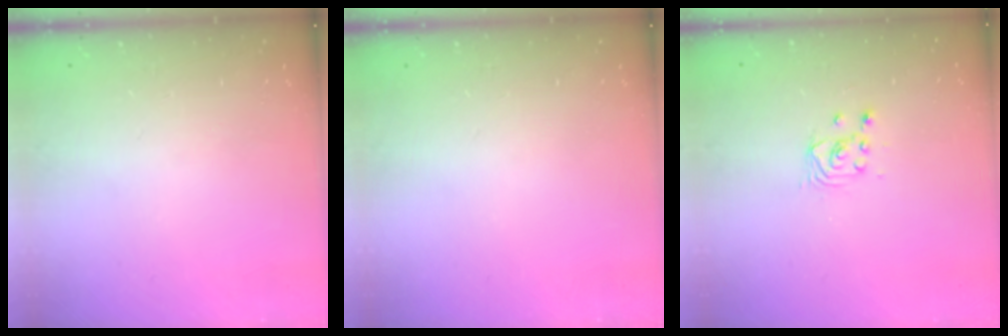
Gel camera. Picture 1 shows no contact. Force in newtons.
{"total": 0.0}
{"total": 2.2, "press": 2.2, "slide": 0.3}